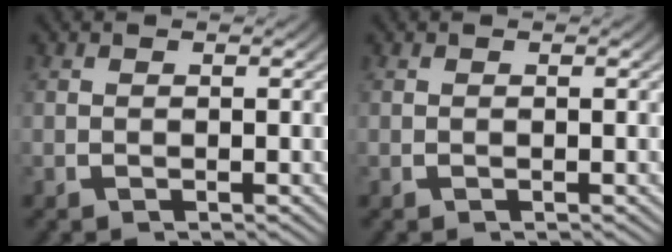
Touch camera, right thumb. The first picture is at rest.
{"total": 0.0}